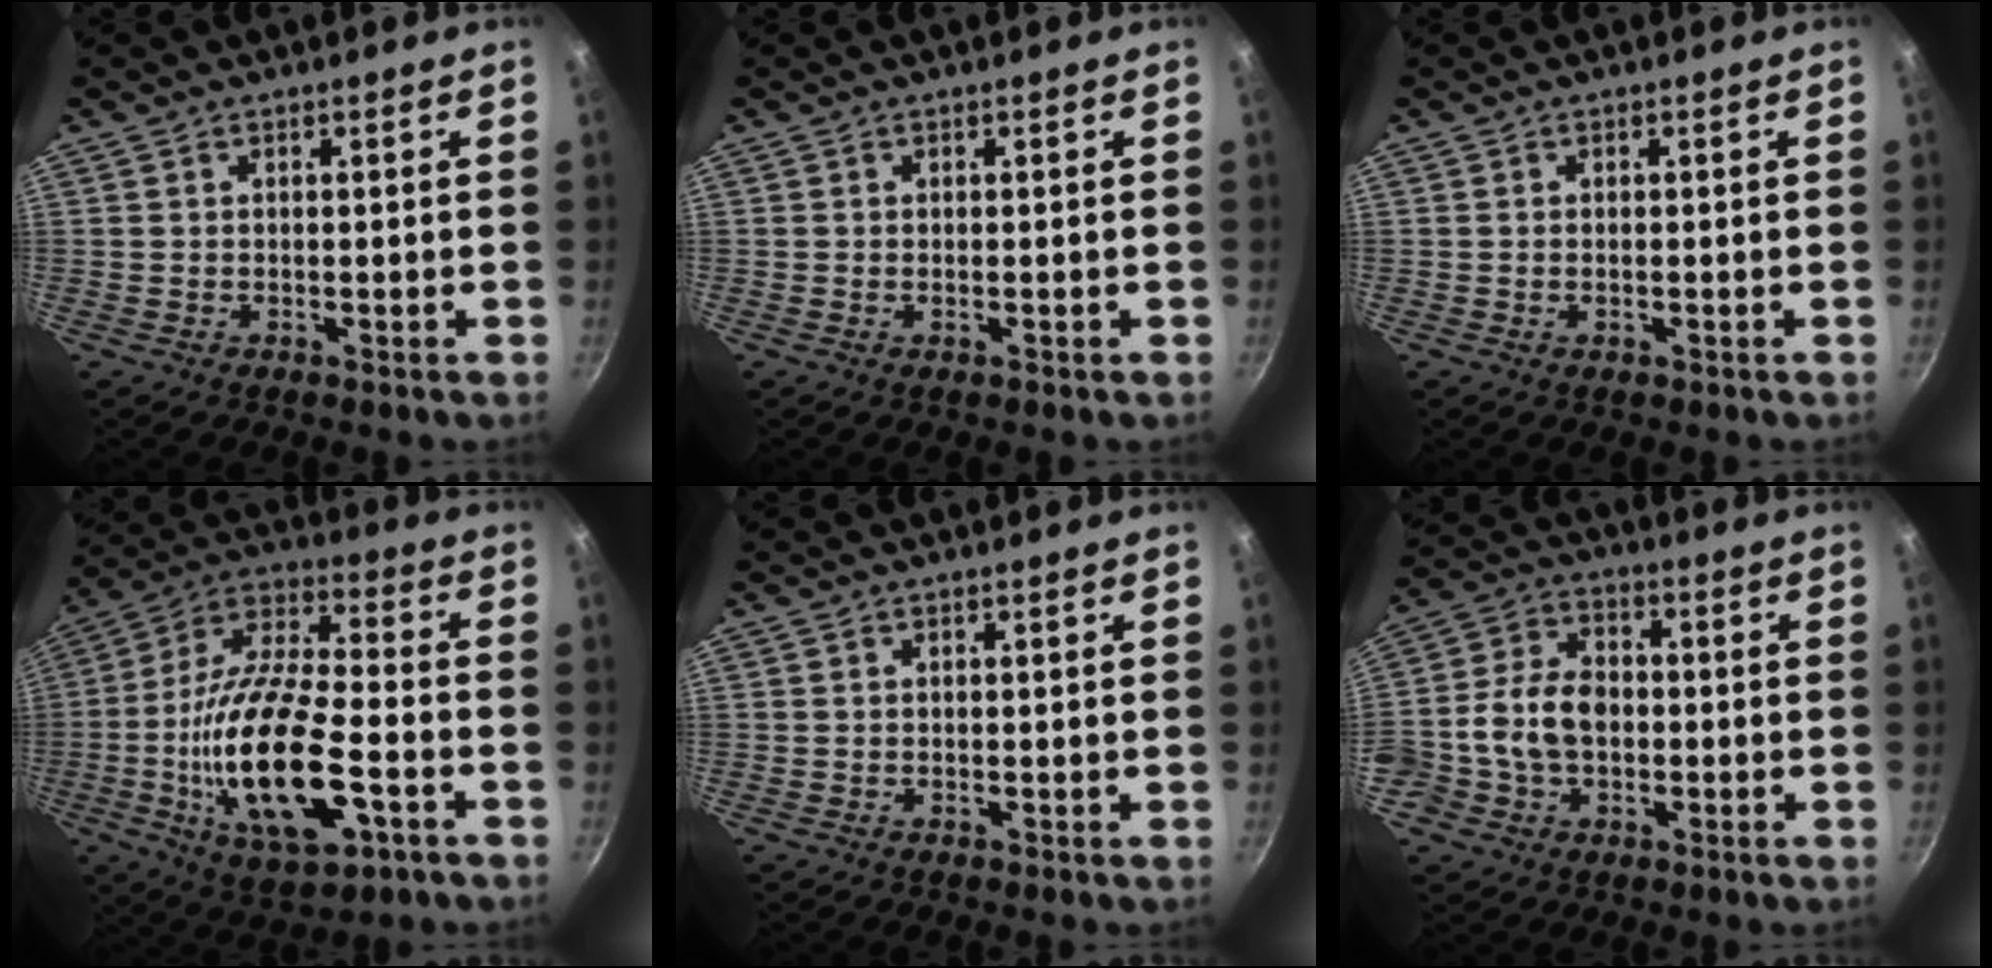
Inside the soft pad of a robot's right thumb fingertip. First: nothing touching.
{"total": 0.6, "force": [-0.3, 0.2, 0.5], "torque": [-0.007, 0.002, -0.005]}
{"total": 0.7, "force": [-0.2, 0.4, 0.5], "torque": [-0.009, 0.002, -0.004]}
{"total": 23.0, "force": [-6.6, 9.5, 19.9], "torque": [-0.367, 0.022, -0.121]}
{"total": 0.0}
{"total": 10.9, "force": [-1.5, 8.2, 7.1], "torque": [-0.110, 0.023, -0.039]}